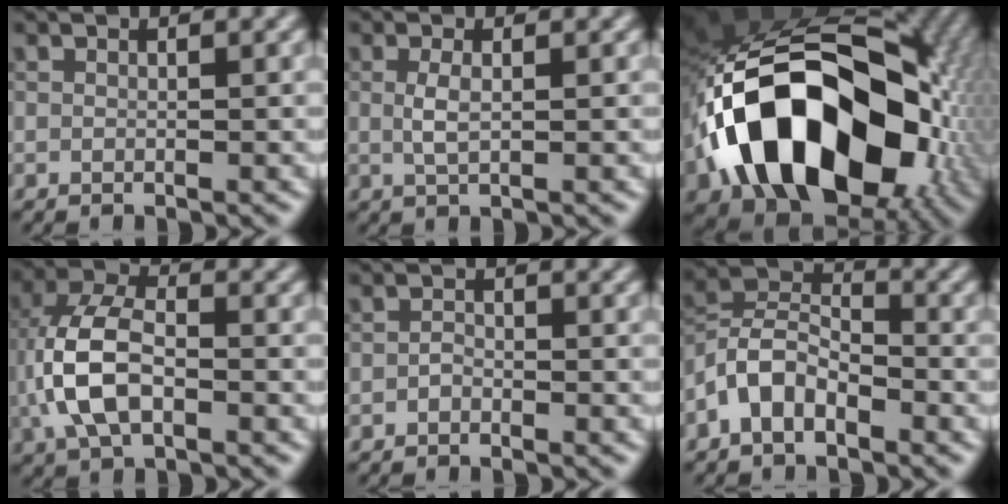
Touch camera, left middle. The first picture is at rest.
{"total": 1.6, "force": [0.2, 0.5, 1.5], "torque": [-0.035, 0.001, 0.004]}
{"total": 18.6, "force": [-5.3, 12.4, 12.9], "torque": [-0.229, -0.012, -0.093]}
{"total": 6.8, "force": [-1.2, 3.8, 5.5], "torque": [-0.125, 0.009, -0.030]}
{"total": 0.8, "force": [-0.5, 0.5, 0.4], "torque": [-0.008, 0.000, -0.011]}
{"total": 5.0, "force": [-2.6, 2.9, 3.1], "torque": [-0.057, 0.013, -0.060]}